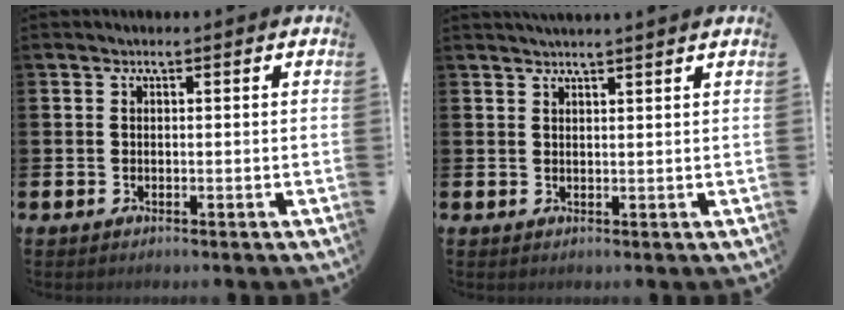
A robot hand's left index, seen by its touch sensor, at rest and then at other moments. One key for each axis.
{"total": 1.9, "fx": 1.8, "fy": -0.3, "fz": 0.1, "tx": 0.004, "ty": -0.009, "tz": 0.033}